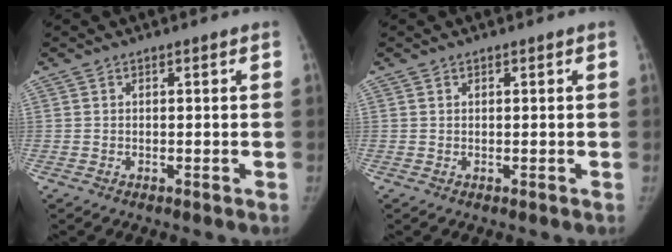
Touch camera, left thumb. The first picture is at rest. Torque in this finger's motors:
{"motor_torque": [-0.04, -0.08, 0.27, -0.20, 0.03]}